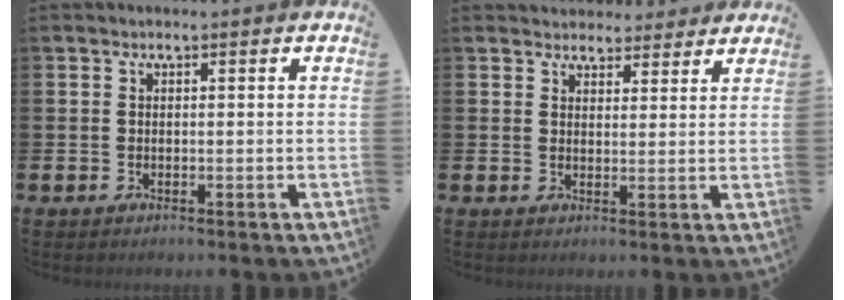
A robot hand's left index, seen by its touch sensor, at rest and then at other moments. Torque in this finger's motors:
{"motor_torque": [1.04, -1.10, 0.31, 0.01]}